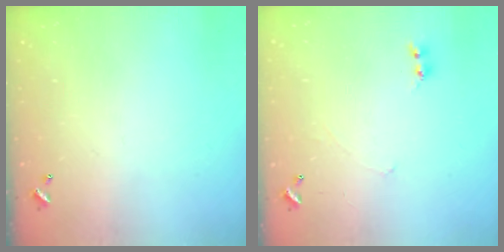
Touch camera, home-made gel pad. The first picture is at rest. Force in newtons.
{"total": 1.6, "press": 1.5, "slide": 0.5}